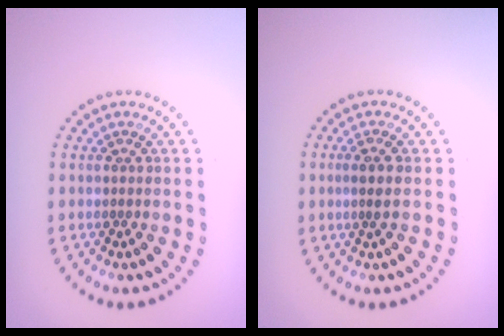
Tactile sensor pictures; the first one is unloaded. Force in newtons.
{"total": 1.6, "press": 1.4, "slide": 0.7}